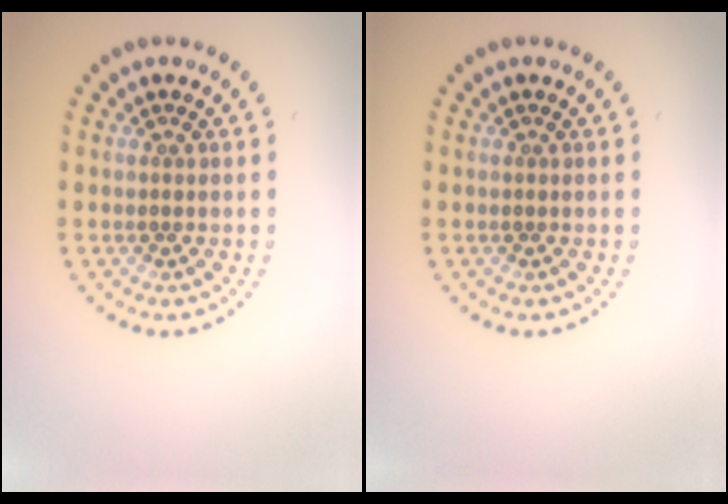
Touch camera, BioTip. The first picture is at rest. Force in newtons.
{"total": 0.0}